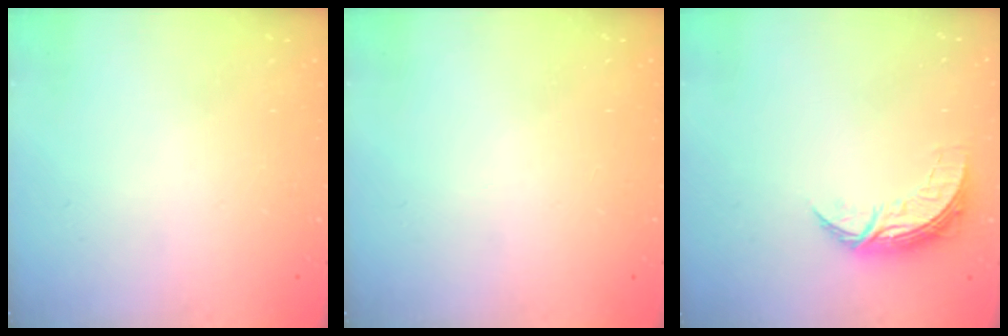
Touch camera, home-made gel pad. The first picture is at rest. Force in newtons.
{"total": 0.0}
{"total": 7.2, "press": 7.2, "slide": 0.2}